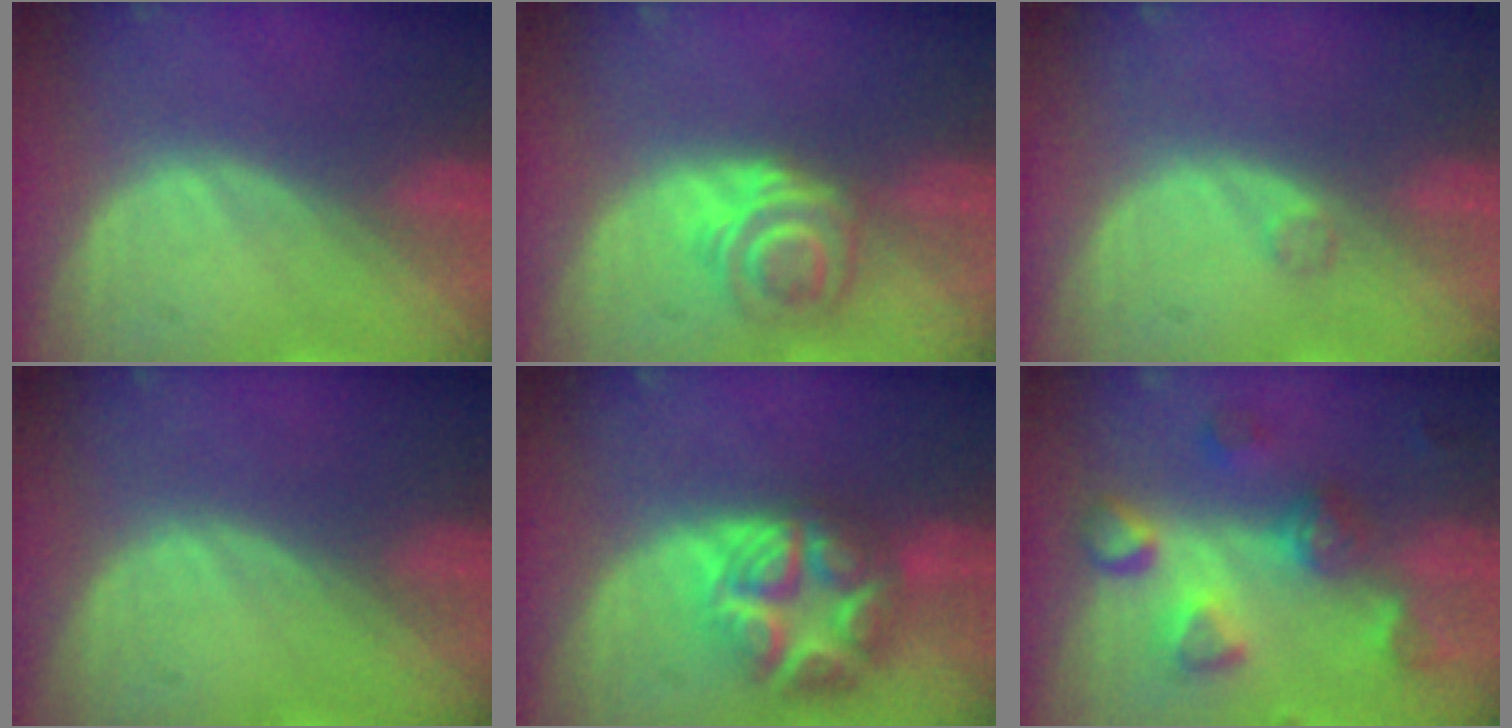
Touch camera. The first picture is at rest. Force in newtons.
{"total": 6.1, "press": 5.1, "slide": 3.3}
{"total": 0.9, "press": 0.9, "slide": 0.1}
{"total": 0.0}
{"total": 8.8, "press": 8.8, "slide": 0.6}
{"total": 8.1, "press": 7.8, "slide": 2.3}